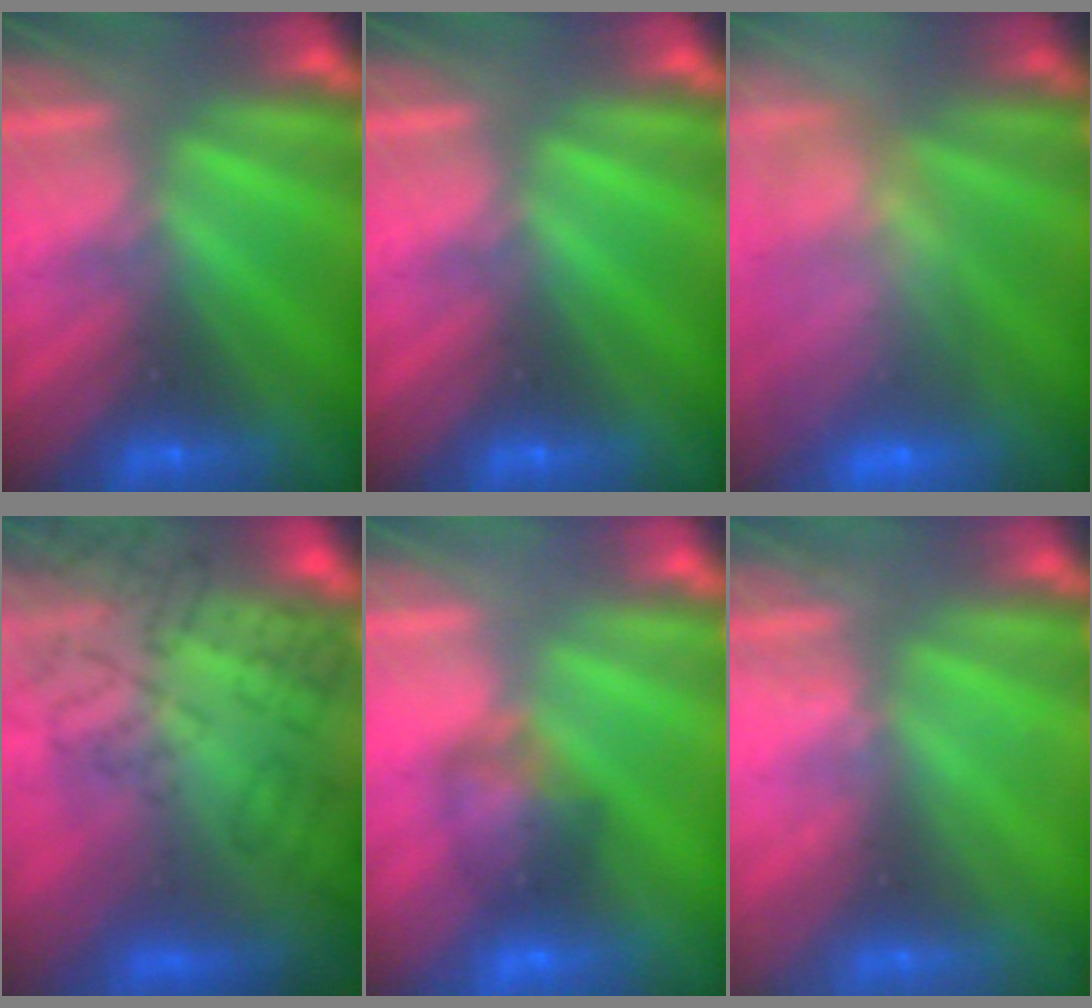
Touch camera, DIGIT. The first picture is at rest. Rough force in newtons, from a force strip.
{"total": 0.0}
{"total": 6.1}
{"total": 11.8}
{"total": 2.9}
{"total": 2.2}